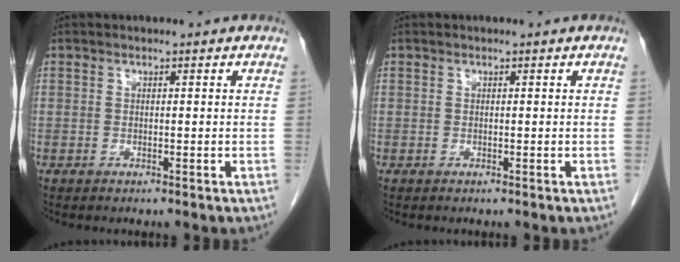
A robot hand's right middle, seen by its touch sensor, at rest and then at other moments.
{"total": 0.0}